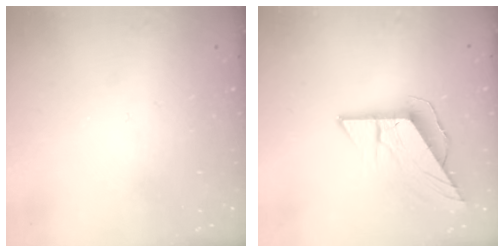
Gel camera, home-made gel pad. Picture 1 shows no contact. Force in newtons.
{"total": 8.7, "press": 8.7, "slide": 0.7}